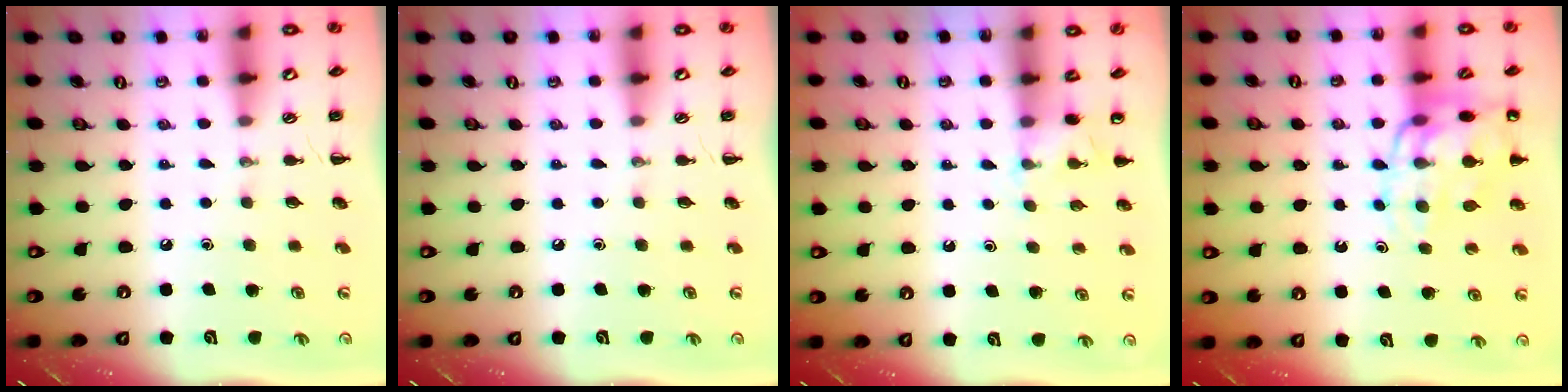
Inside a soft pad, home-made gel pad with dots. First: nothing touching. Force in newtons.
{"total": 0.0}
{"total": 4.8, "press": 4.6, "slide": 1.3}
{"total": 14.4, "press": 14.2, "slide": 2.7}